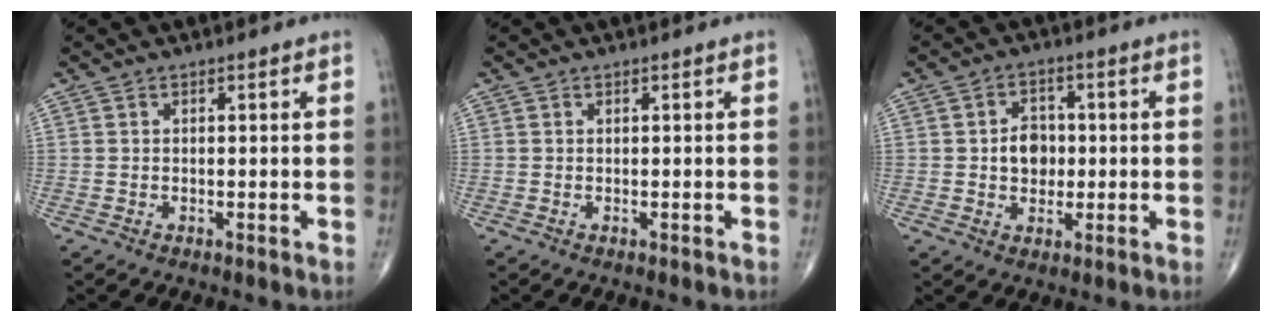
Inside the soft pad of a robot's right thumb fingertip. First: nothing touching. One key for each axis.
{"total": 0.0}
{"total": 5.9, "fx": 0.0, "fy": 4.7, "fz": 3.6, "tx": -0.030, "ty": 0.008, "tz": -0.002}